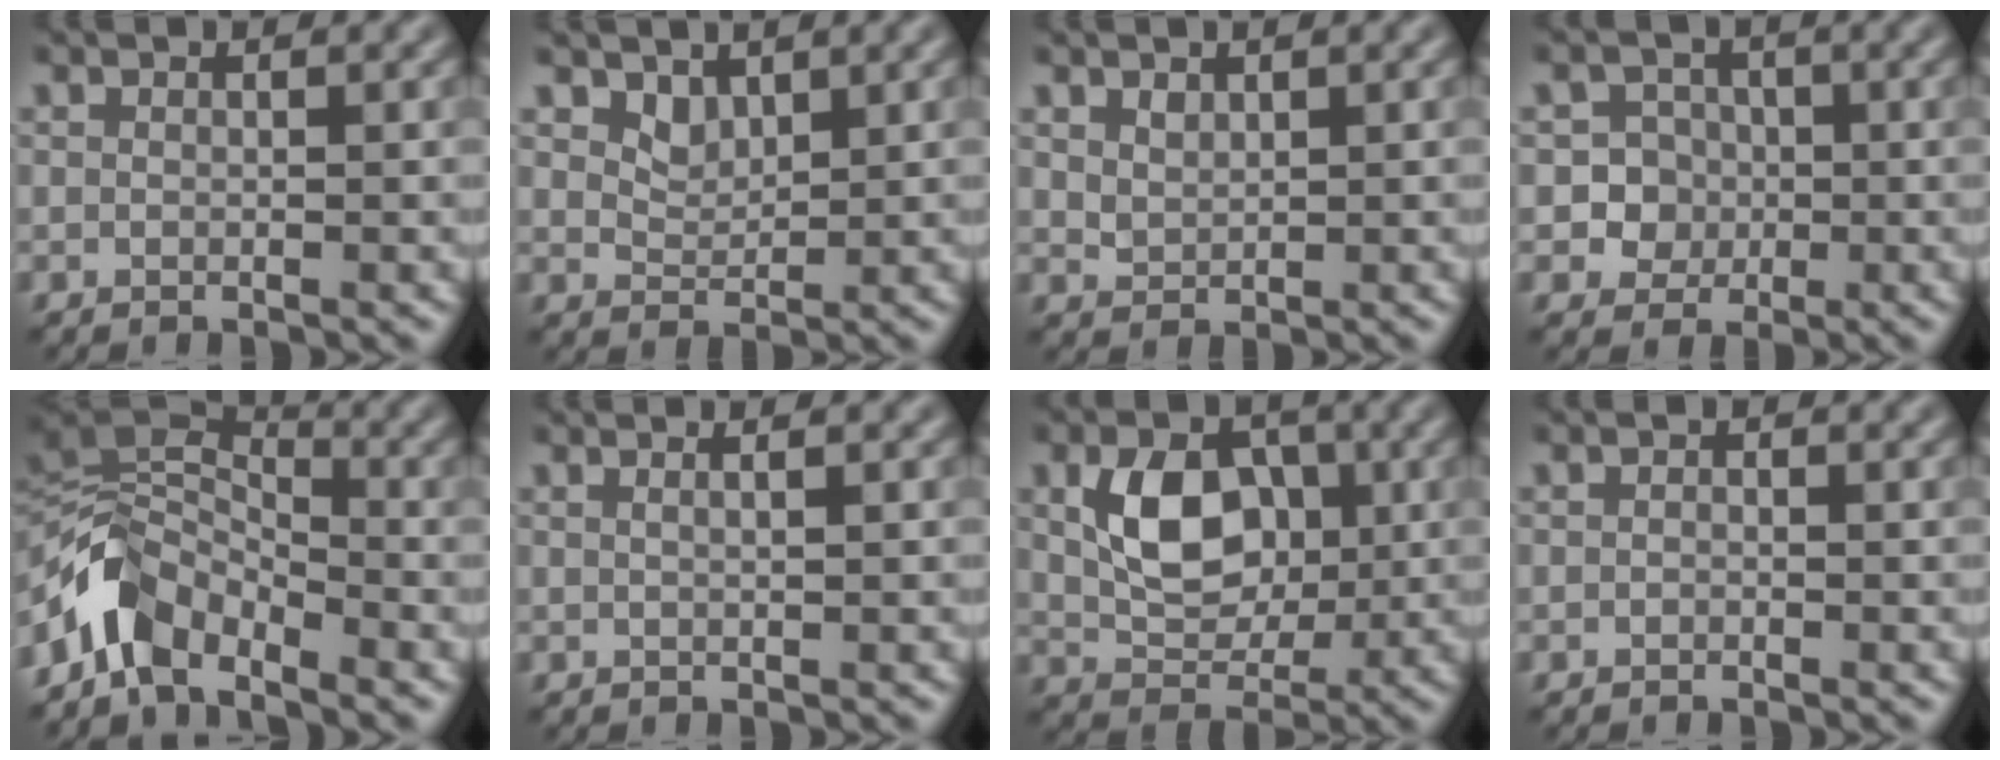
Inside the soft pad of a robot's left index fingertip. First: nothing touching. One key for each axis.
{"total": 1.5, "fx": 1.1, "fy": 0.9, "fz": 0.5, "tx": -0.018, "ty": -0.010, "tz": 0.024}
{"total": 1.2, "fx": 0.7, "fy": 0.8, "fz": 0.5, "tx": -0.017, "ty": -0.006, "tz": 0.019}
{"total": 3.5, "fx": -0.6, "fy": 3.3, "fz": 0.7, "tx": 0.004, "ty": 0.010, "tz": -0.018}
{"total": 5.9, "fx": -4.3, "fy": 2.8, "fz": 3.1, "tx": -0.053, "ty": 0.002, "tz": -0.098}
{"total": 1.2, "fx": 0.3, "fy": 0.4, "fz": 1.1, "tx": -0.012, "ty": -0.005, "tz": -0.002}
{"total": 6.1, "fx": 0.8, "fy": 4.3, "fz": 4.2, "tx": -0.087, "ty": -0.006, "tz": 0.016}
{"total": 0.6, "fx": -0.2, "fy": 0.4, "fz": 0.4, "tx": -0.009, "ty": -0.006, "tz": -0.006}